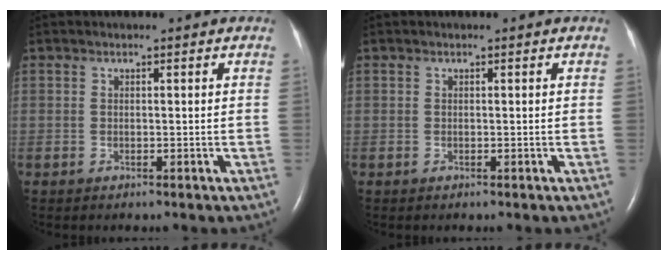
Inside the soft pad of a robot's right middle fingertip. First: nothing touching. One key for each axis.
{"total": 0.0}